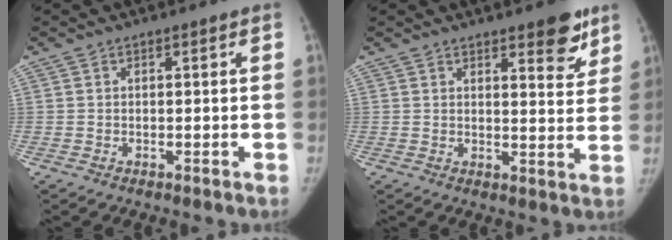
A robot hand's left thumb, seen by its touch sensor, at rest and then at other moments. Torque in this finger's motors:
{"motor_torque": [1.50, 0.66, 0.89, -0.65, 0.16]}